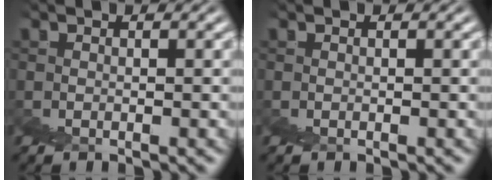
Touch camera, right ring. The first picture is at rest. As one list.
[{"total": 0.0}]